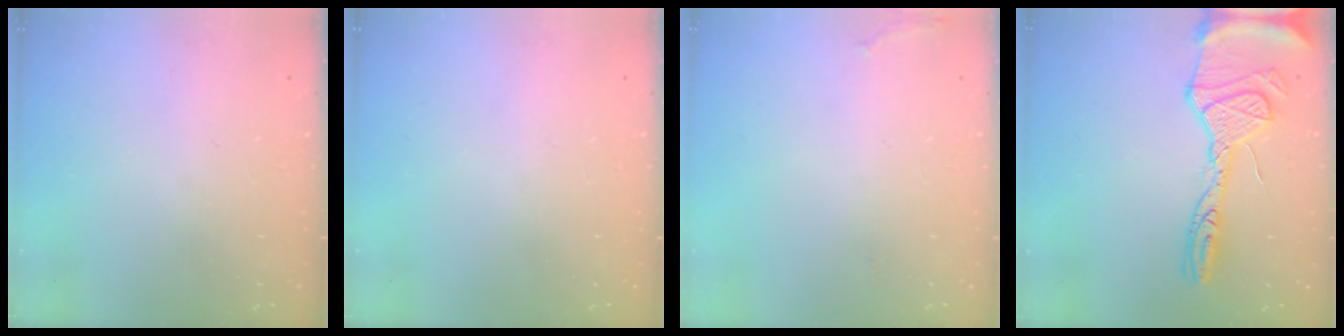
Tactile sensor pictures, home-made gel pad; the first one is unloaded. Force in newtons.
{"total": 0.0}
{"total": 7.9, "press": 5.9, "slide": 5.3}
{"total": 17.8, "press": 17.7, "slide": 1.7}